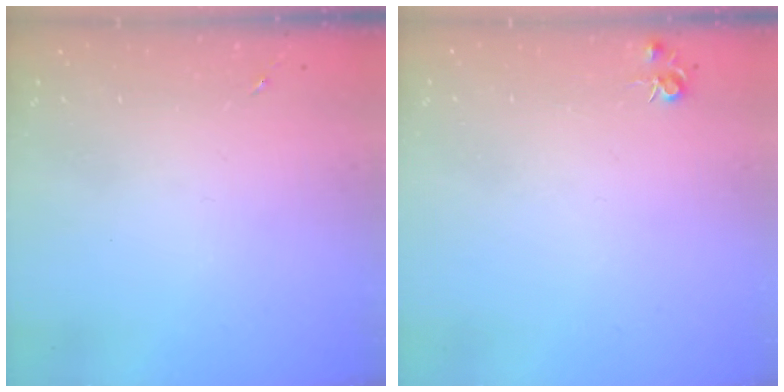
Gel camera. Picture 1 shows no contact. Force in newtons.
{"total": 4.3, "press": 4.3, "slide": 0.5}